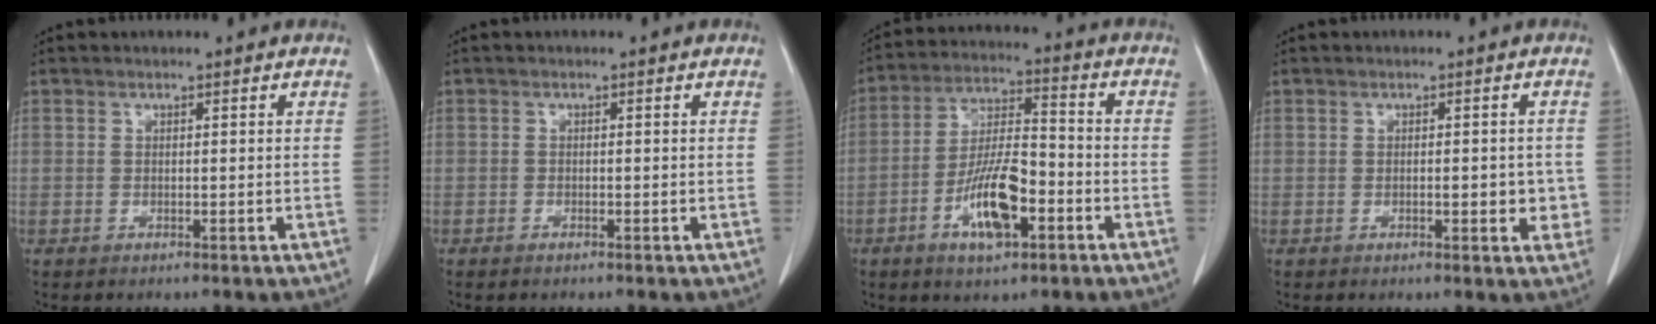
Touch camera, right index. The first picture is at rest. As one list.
[{"total": 1.3, "force": [-0.8, 0.6, 0.8], "torque": [-0.016, 0.000, -0.011]}, {"total": 11.6, "force": [-4.8, 3.7, 9.9], "torque": [-0.194, 0.003, -0.083]}, {"total": 4.5, "force": [-0.8, 2.1, 4.0], "torque": [-0.047, 0.004, -0.008]}]